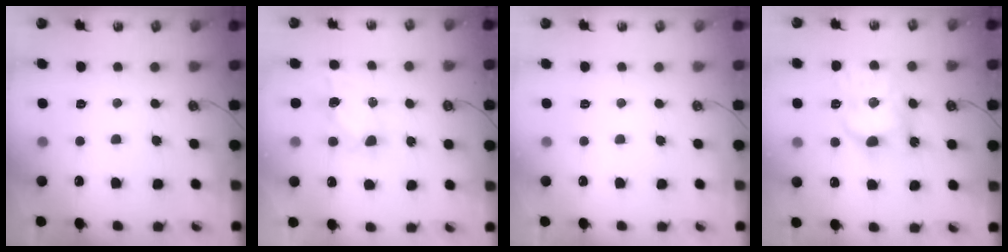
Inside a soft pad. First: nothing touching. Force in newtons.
{"total": 5.5, "press": 5.5, "slide": 0.3}
{"total": 0.0}
{"total": 14.7, "press": 14.6, "slide": 0.8}